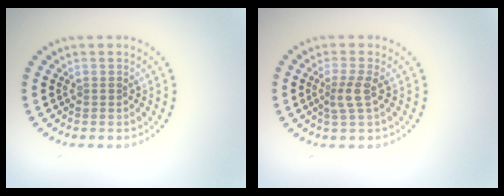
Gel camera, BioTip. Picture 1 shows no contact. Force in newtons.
{"total": 2.1, "press": 1.6, "slide": 1.2}